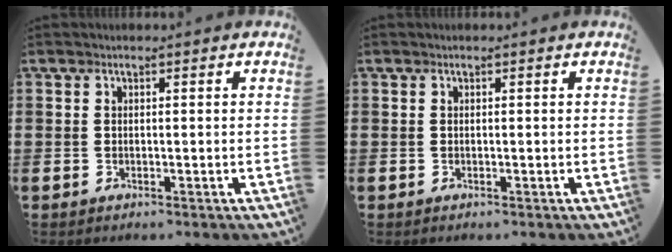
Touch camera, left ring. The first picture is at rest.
{"total": 0.0}